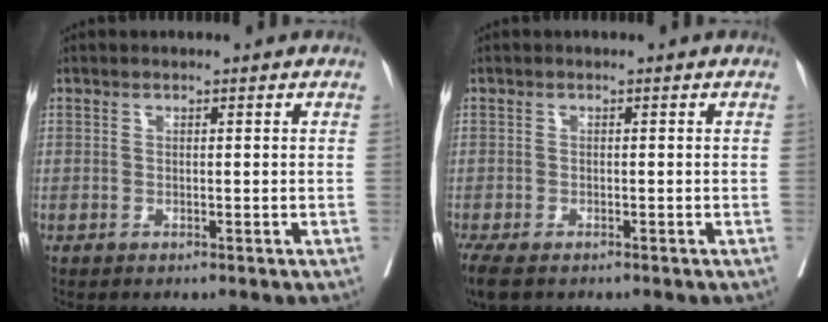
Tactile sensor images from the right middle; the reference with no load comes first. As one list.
[{"total": 5.7, "force": [-4.0, 2.5, 3.2], "torque": [-0.069, -0.017, -0.066]}]